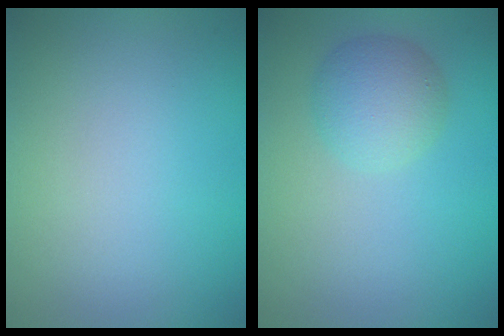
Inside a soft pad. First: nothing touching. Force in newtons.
{"total": 3.3, "press": 3.3, "slide": 0.2}